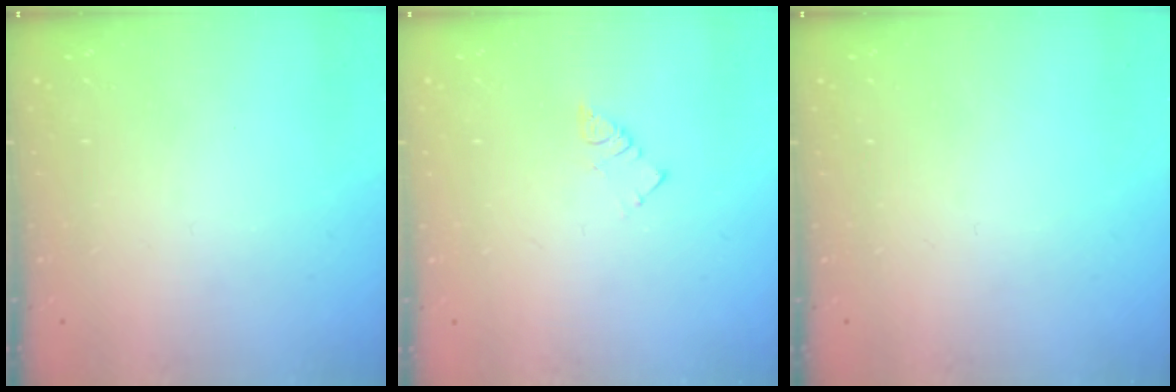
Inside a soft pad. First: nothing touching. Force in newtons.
{"total": 2.5, "press": 2.5, "slide": 0.1}
{"total": 0.0}